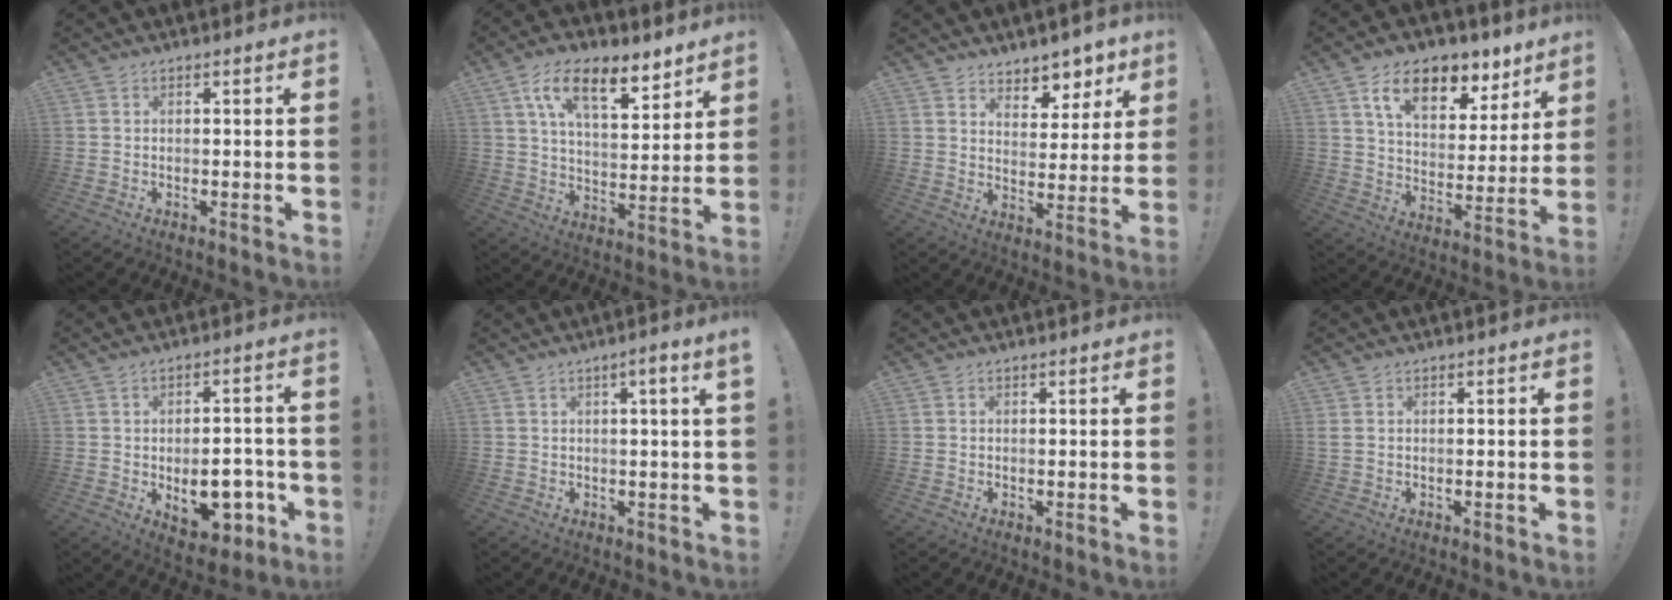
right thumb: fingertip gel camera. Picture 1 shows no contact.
{"total": 14.4, "force": [8.9, 5.7, 9.8], "torque": [-0.161, -0.041, 0.155]}
{"total": 7.6, "force": [6.2, 4.2, 1.2], "torque": [0.007, -0.065, 0.114]}
{"total": 14.9, "force": [9.3, 8.0, 8.5], "torque": [-0.135, -0.049, 0.163]}
{"total": 12.8, "force": [-3.7, 7.0, 10.1], "torque": [-0.125, 0.021, -0.052]}
{"total": 3.6, "force": [0.9, -0.6, 3.4], "torque": [-0.047, -0.010, 0.008]}
{"total": 0.0}
{"total": 0.7, "force": [0.0, 0.2, 0.6], "torque": [-0.019, 0.003, 0.001]}